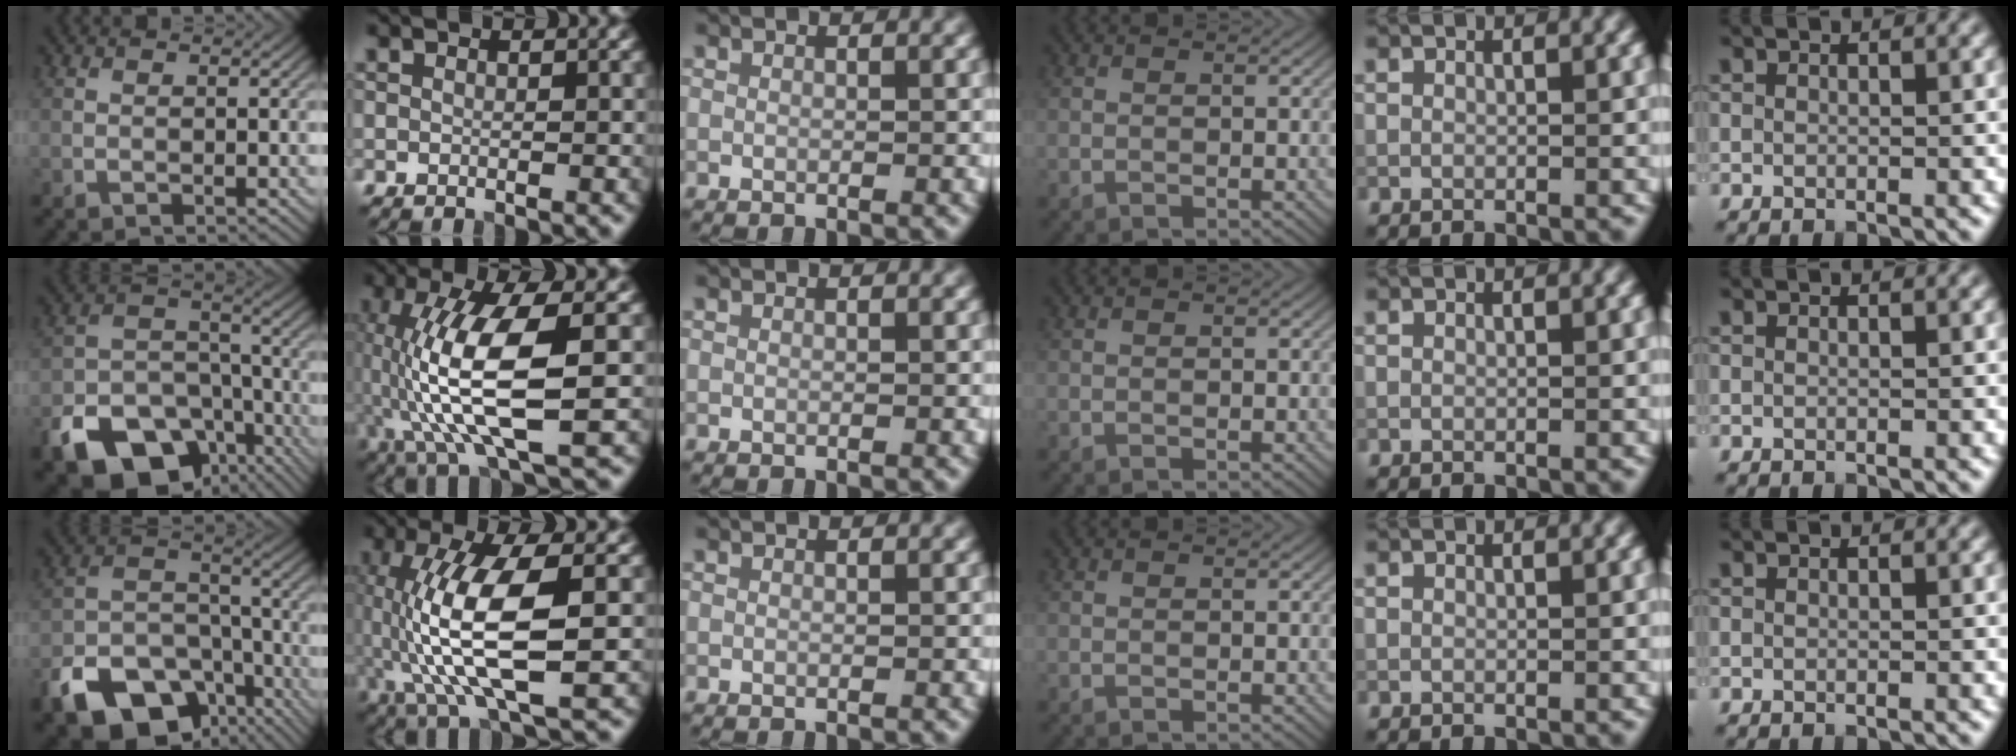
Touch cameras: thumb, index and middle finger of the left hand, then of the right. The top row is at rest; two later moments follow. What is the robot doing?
{"motion": "lift_and_place", "object": "coin"}